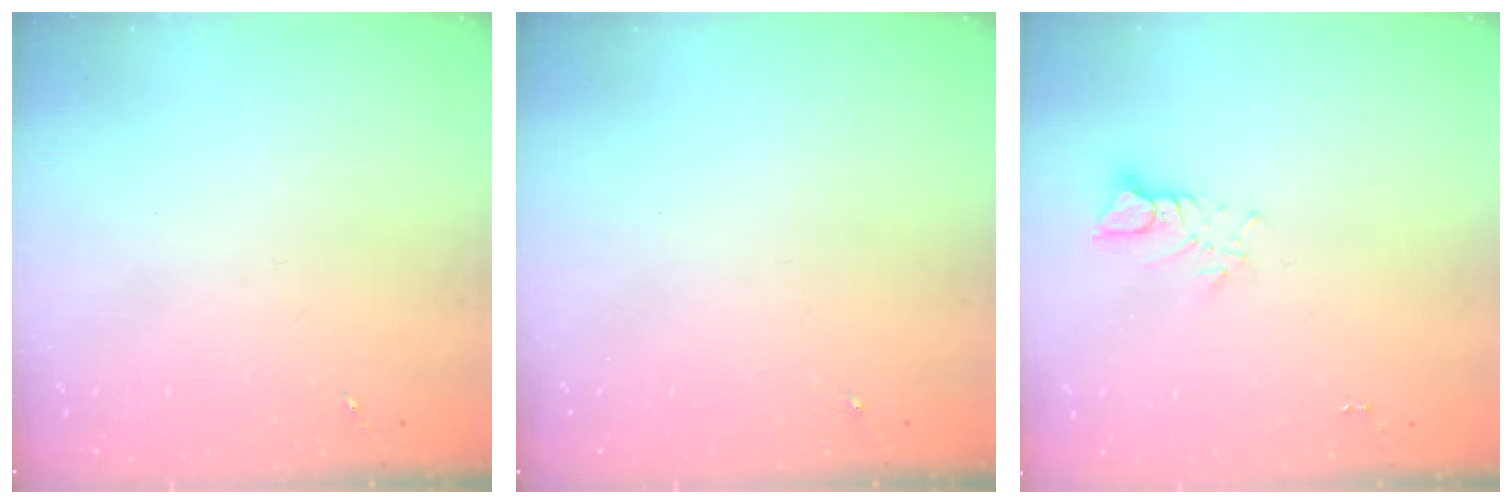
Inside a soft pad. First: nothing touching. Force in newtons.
{"total": 0.0}
{"total": 3.8, "press": 3.7, "slide": 0.3}